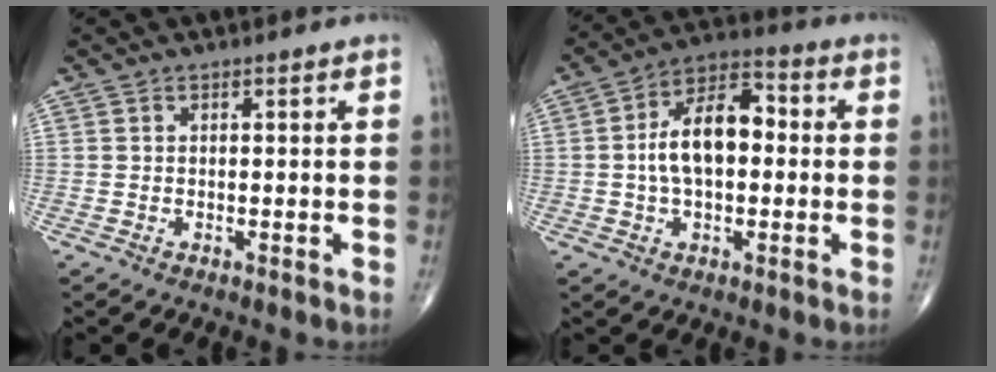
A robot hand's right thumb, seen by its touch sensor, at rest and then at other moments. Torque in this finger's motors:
{"motor_torque": [1.40, 1.58, 1.23, -0.13, 0.14]}